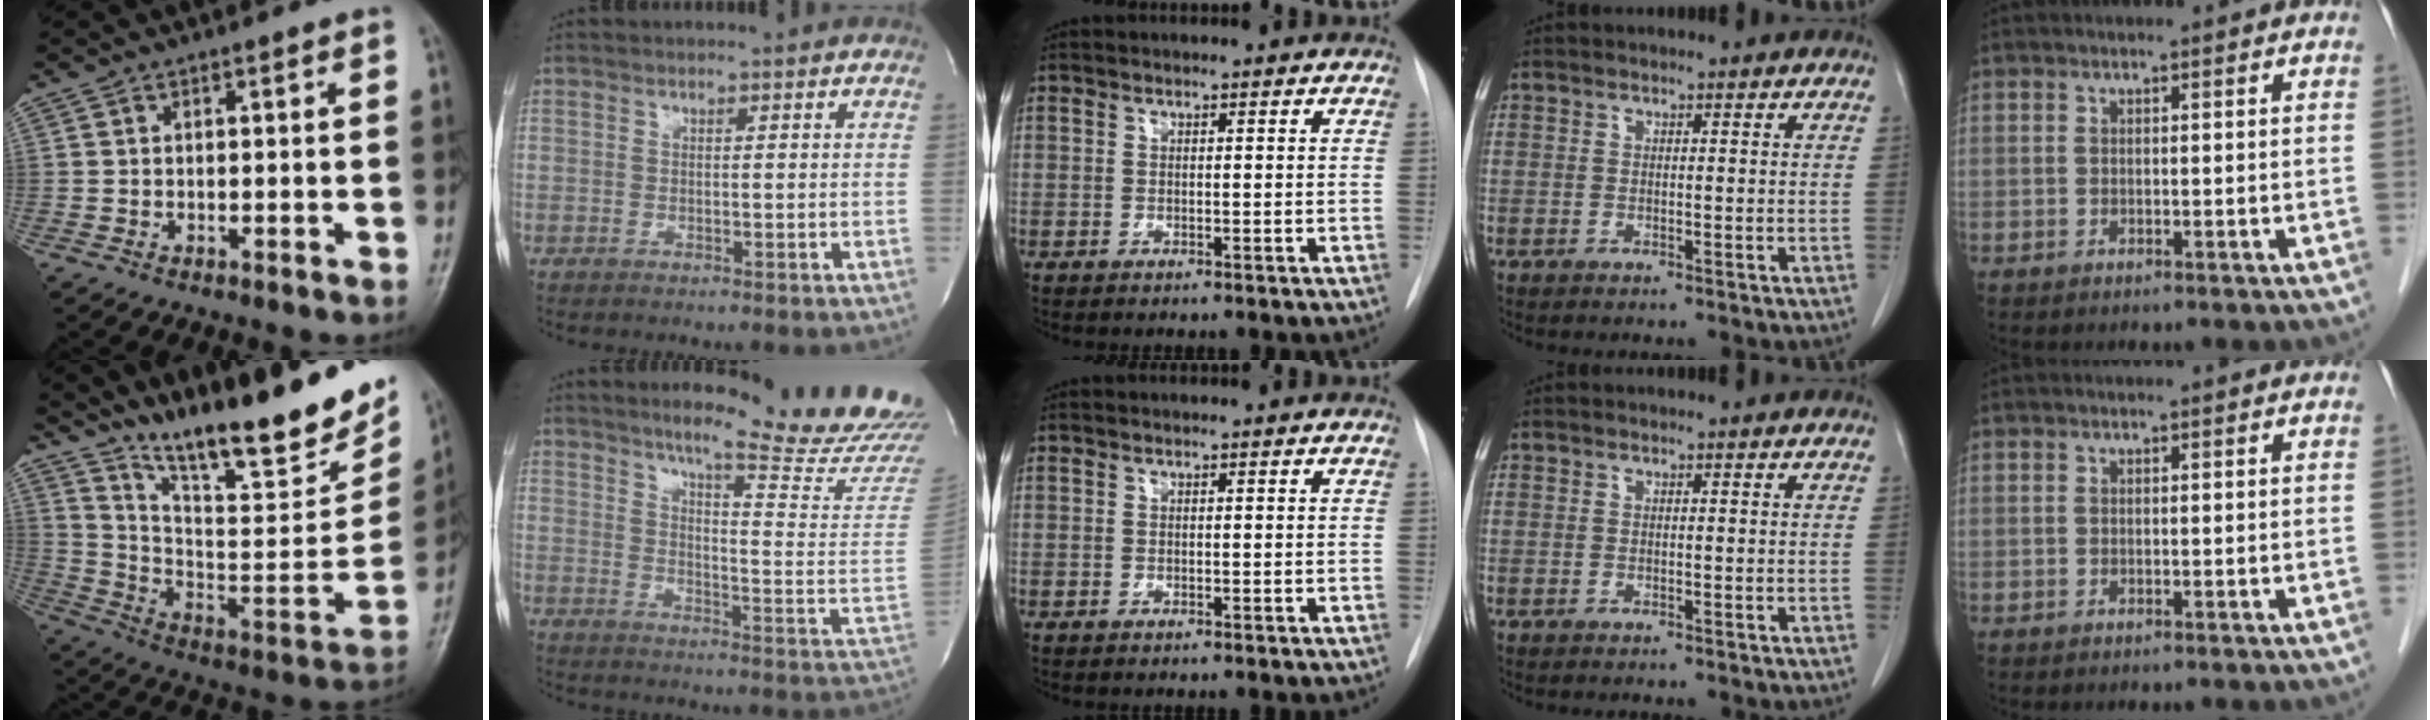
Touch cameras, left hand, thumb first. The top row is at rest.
{"thumb": {"total": 25.6, "force": [18.8, 5.3, 16.5], "torque": [-0.230, -0.088, 0.306]}, "index": {"total": 21.7, "force": [19.4, -0.4, 9.8], "torque": [-0.140, -0.115, 0.234]}}